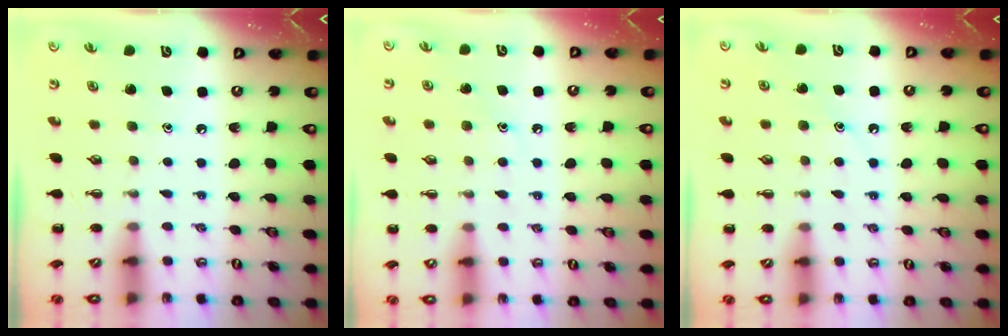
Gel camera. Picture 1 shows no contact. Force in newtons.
{"total": 8.3, "press": 8.2, "slide": 1.4}
{"total": 8.4, "press": 8.3, "slide": 1.2}